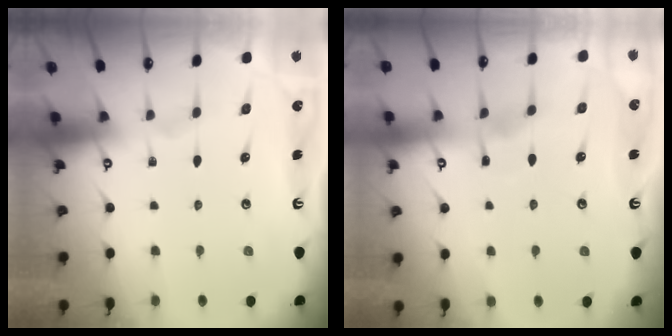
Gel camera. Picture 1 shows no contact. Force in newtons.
{"total": 4.7, "press": 4.7, "slide": 0.3}